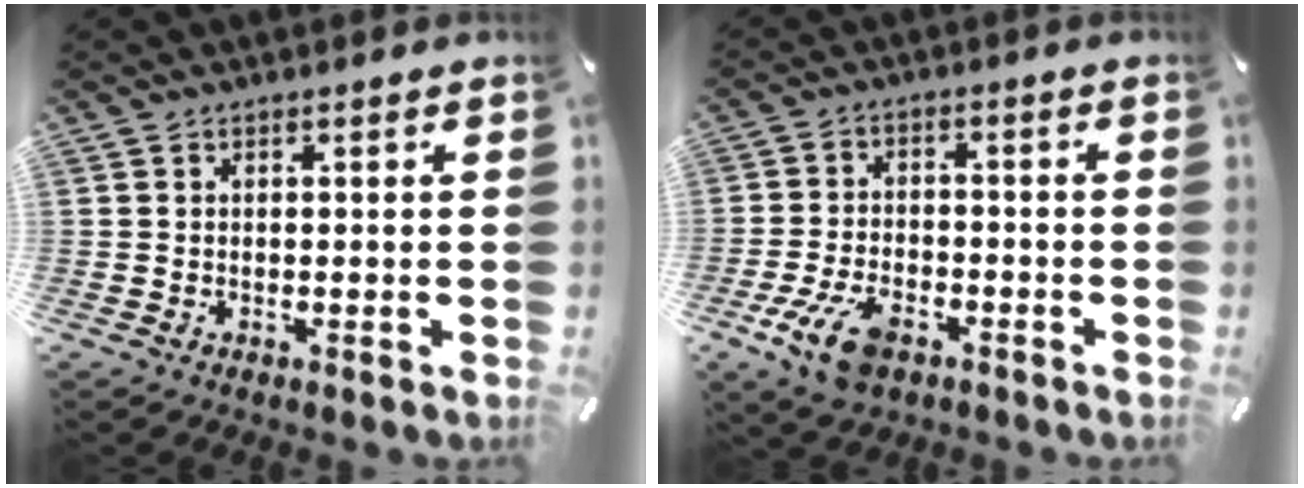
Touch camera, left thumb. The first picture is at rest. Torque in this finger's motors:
{"motor_torque": [0.06, 0.32, 0.44, 0.33, 0.13]}